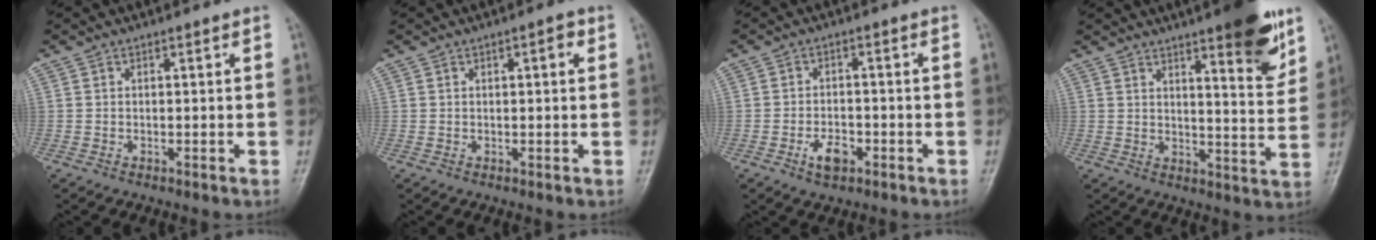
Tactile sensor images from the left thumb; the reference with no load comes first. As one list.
[{"total": 2.1, "force": [0.7, 0.8, 1.8], "torque": [-0.021, 0.002, 0.008]}, {"total": 4.4, "force": [-2.2, 2.6, 2.8], "torque": [-0.039, 0.011, -0.039]}, {"total": 12.4, "force": [7.5, 2.6, 9.5], "torque": [-0.104, -0.044, 0.101]}]